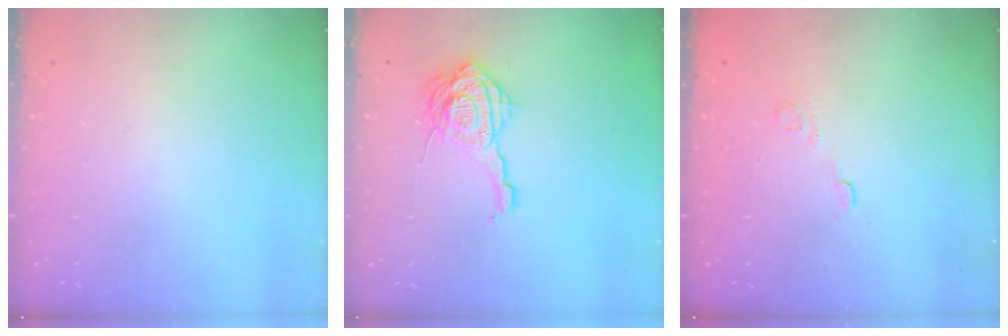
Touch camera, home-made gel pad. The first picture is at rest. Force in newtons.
{"total": 13.5, "press": 13.4, "slide": 1.6}
{"total": 2.6, "press": 2.2, "slide": 1.4}